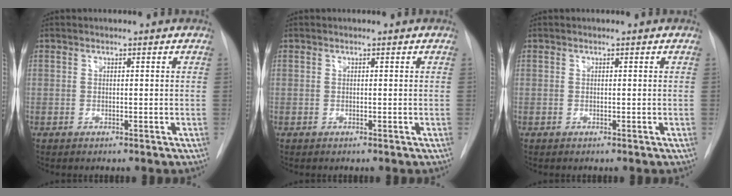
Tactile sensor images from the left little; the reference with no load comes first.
{"total": 0.0}
{"total": 0.0}